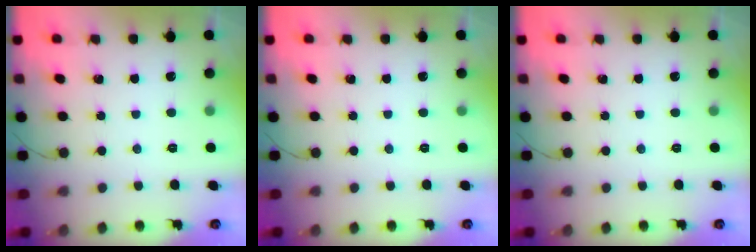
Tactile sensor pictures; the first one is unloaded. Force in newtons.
{"total": 0.0}
{"total": 0.0}